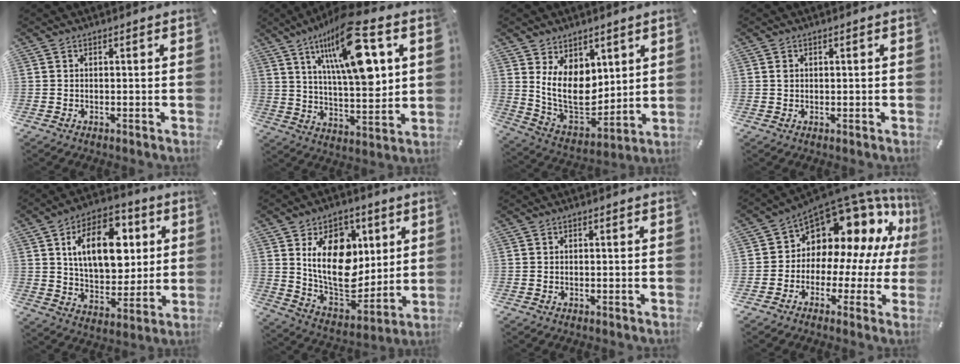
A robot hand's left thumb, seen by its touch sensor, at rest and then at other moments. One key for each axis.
{"total": 20.7, "fx": 9.4, "fy": 7.5, "fz": 16.9, "tx": -0.293, "ty": -0.033, "tz": 0.146}
{"total": 12.8, "fx": 4.1, "fy": 9.7, "fz": 7.3, "tx": -0.154, "ty": -0.040, "tz": 0.081}
{"total": 1.0, "fx": 0.2, "fy": 0.9, "fz": 0.3, "tx": 0.002, "ty": 0.000, "tz": 0.002}
{"total": 17.6, "fx": 5.2, "fy": 10.9, "fz": 12.8, "tx": -0.196, "ty": -0.002, "tz": 0.090}
{"total": 19.3, "fx": 5.5, "fy": 13.4, "fz": 12.9, "tx": -0.230, "ty": -0.026, "tz": 0.100}
{"total": 0.0}
{"total": 11.9, "fx": 6.9, "fy": 8.2, "fz": 5.2, "tx": -0.085, "ty": -0.085, "tz": 0.119}